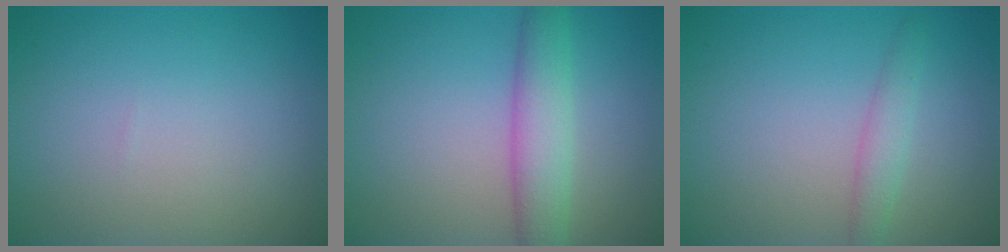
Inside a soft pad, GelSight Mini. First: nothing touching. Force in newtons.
{"total": 4.1, "press": 4.1, "slide": 0.1}
{"total": 1.8, "press": 1.7, "slide": 0.2}